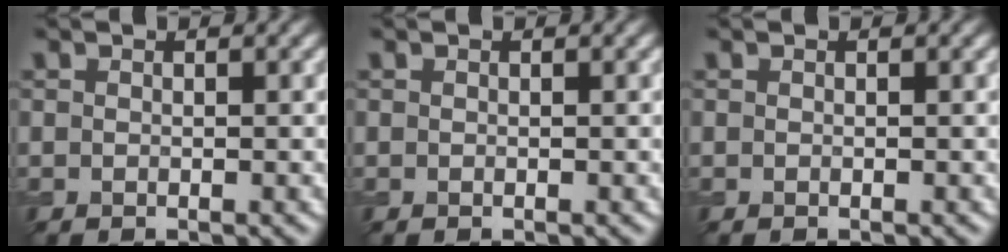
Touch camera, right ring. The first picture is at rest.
{"total": 0.0}
{"total": 0.0}